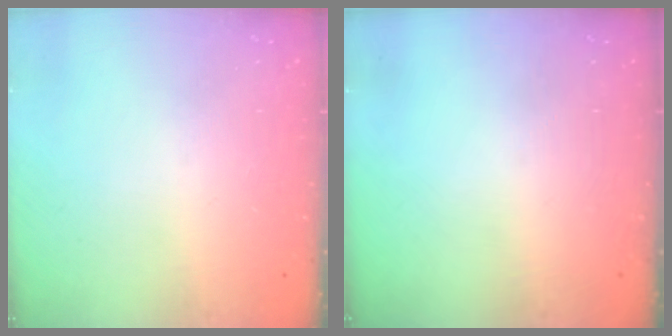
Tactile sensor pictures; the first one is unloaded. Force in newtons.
{"total": 0.0}